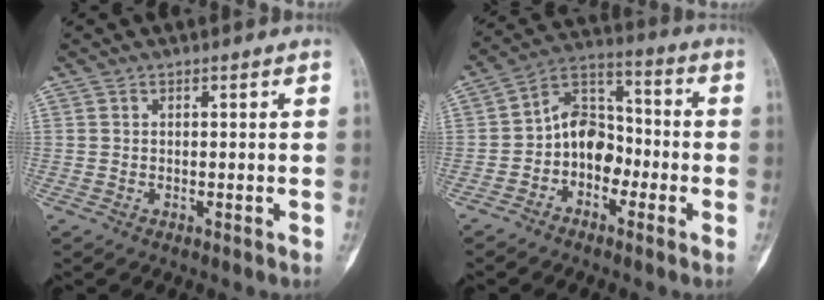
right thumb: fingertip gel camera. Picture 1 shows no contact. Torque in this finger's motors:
{"motor_torque": [0.81, 0.99, 0.77, -0.77, 0.19]}